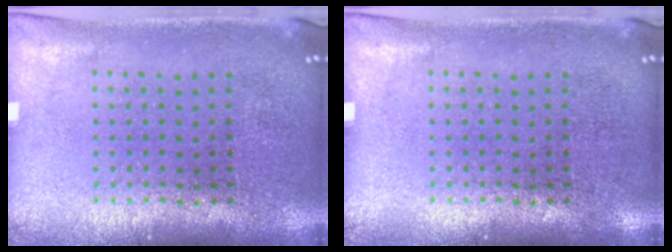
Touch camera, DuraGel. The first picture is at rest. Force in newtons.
{"total": 0.0}